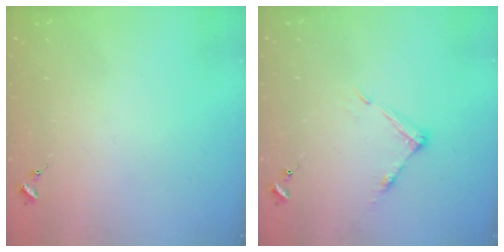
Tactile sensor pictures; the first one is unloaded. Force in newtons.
{"total": 6.8, "press": 6.7, "slide": 0.4}